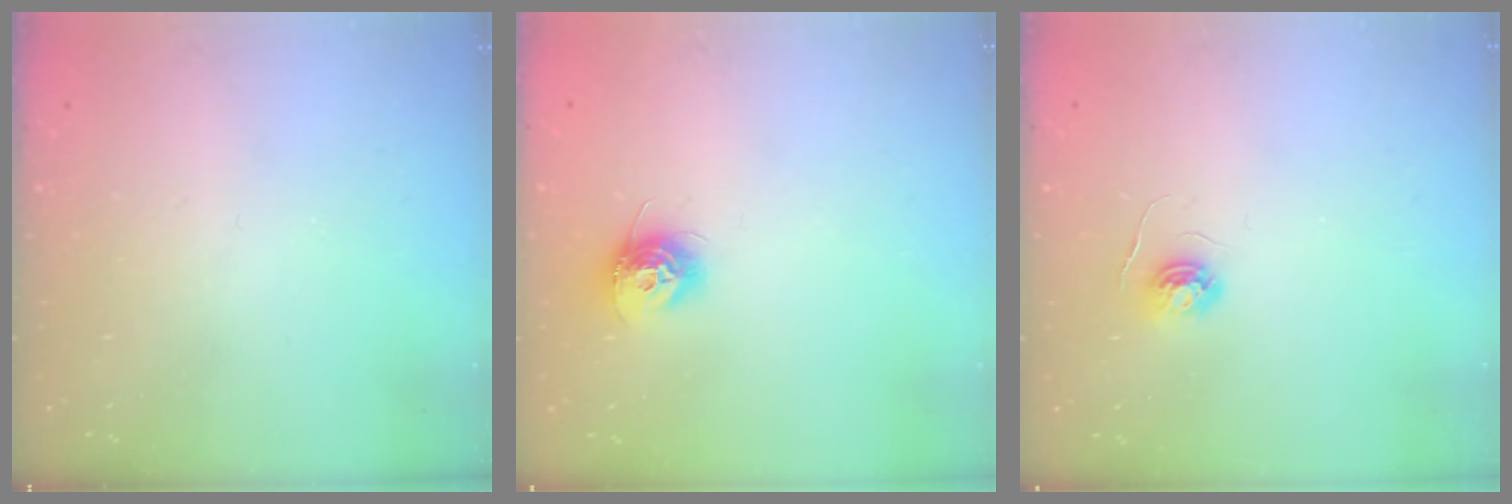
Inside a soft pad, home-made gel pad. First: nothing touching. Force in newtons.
{"total": 9.5, "press": 9.5, "slide": 0.4}
{"total": 4.0, "press": 4.0, "slide": 0.5}